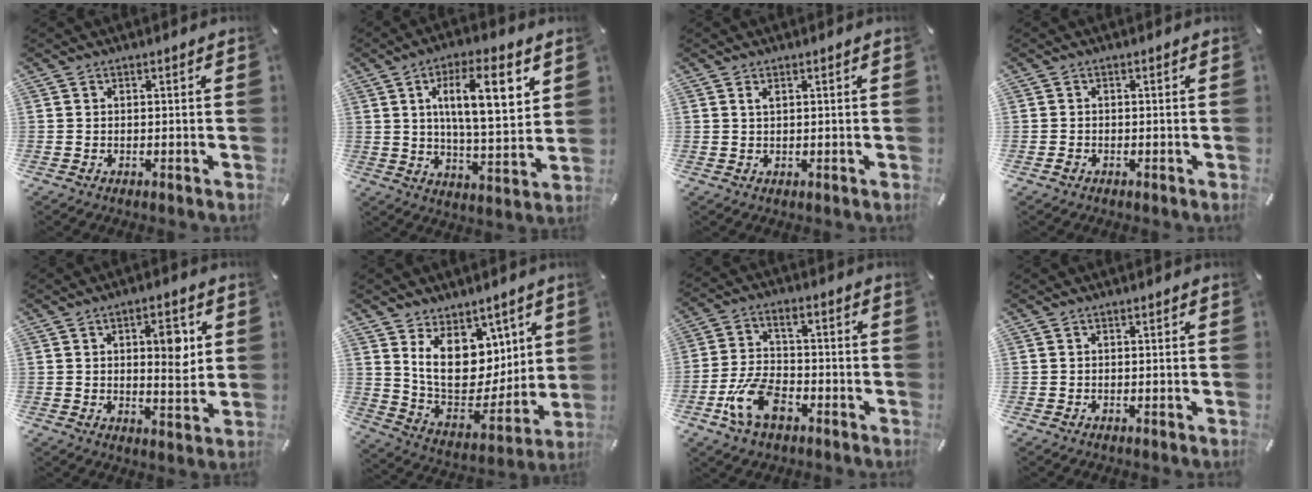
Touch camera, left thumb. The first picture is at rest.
{"total": 15.0, "force": [5.7, 5.4, 12.8], "torque": [-0.195, -0.008, 0.088]}
{"total": 1.3, "force": [0.6, 0.4, 1.1], "torque": [-0.022, -0.001, 0.011]}
{"total": 0.7, "force": [-0.4, 0.6, 0.1], "torque": [0.000, 0.005, -0.010]}
{"total": 8.8, "force": [2.6, 3.8, 7.5], "torque": [-0.092, -0.014, 0.033]}
{"total": 15.1, "force": [6.3, 11.1, 8.1], "torque": [-0.142, -0.061, 0.125]}
{"total": 11.4, "force": [-5.0, 6.8, 7.7], "torque": [-0.176, 0.012, -0.095]}
{"total": 0.0}